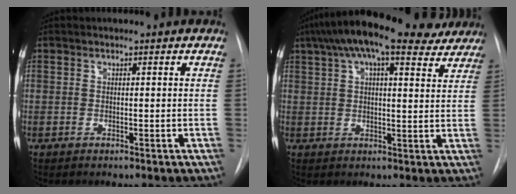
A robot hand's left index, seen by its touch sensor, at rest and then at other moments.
{"total": 18.7, "force": [14.0, 5.5, 11.0], "torque": [-0.193, 0.063, 0.194]}